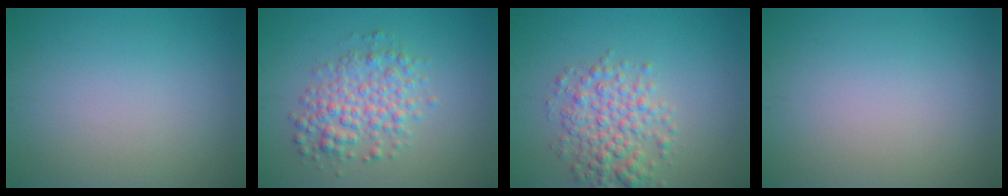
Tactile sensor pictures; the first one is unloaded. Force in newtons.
{"total": 4.2, "press": 4.2, "slide": 0.1}
{"total": 4.4, "press": 4.4, "slide": 0.0}
{"total": 0.0}